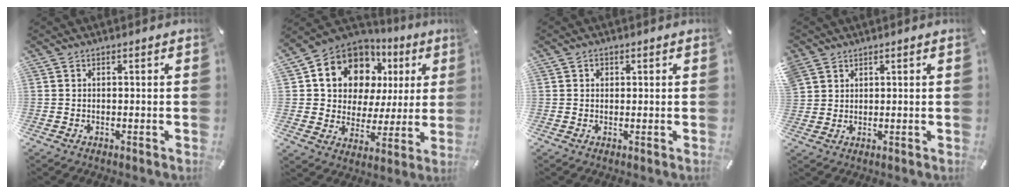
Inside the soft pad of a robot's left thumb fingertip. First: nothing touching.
{"total": 13.3, "force": [6.4, 10.7, 4.8], "torque": [-0.094, -0.036, 0.123]}
{"total": 1.1, "force": [0.2, 1.0, 0.4], "torque": [-0.001, 0.002, 0.002]}
{"total": 3.4, "force": [2.2, 2.6, 0.1], "torque": [-0.011, 0.000, 0.044]}